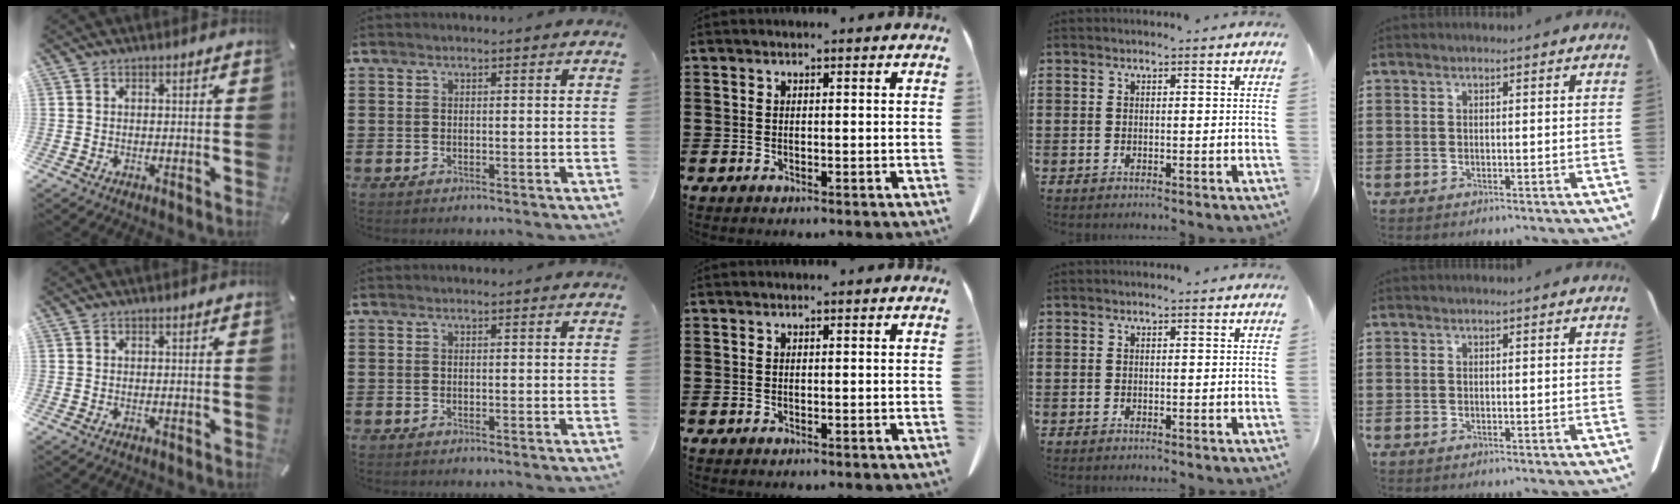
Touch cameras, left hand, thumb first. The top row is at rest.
{}